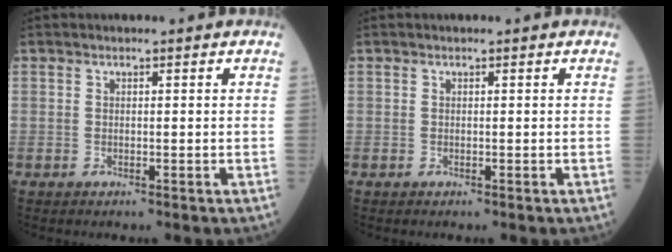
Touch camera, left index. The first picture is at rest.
{"total": 0.0}